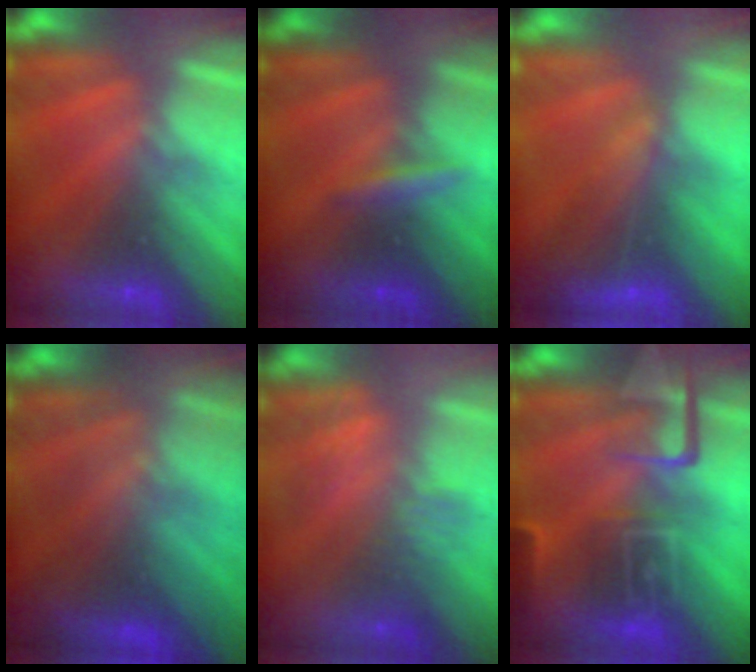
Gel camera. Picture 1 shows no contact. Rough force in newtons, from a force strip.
{"total": 2.4}
{"total": 7.5}
{"total": 8.3}
{"total": 2.8}
{"total": 8.3}